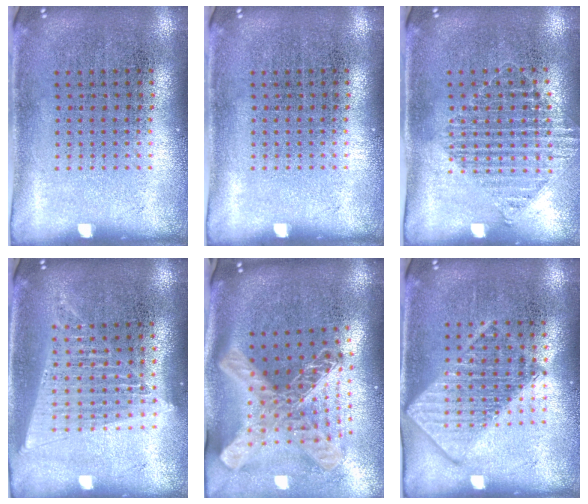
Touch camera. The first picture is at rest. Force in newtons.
{"total": 0.0}
{"total": 1.1, "press": 1.1, "slide": 0.1}
{"total": 1.6, "press": 1.4, "slide": 0.7}
{"total": 2.9, "press": 2.1, "slide": 2.1}
{"total": 3.0, "press": 2.9, "slide": 0.5}